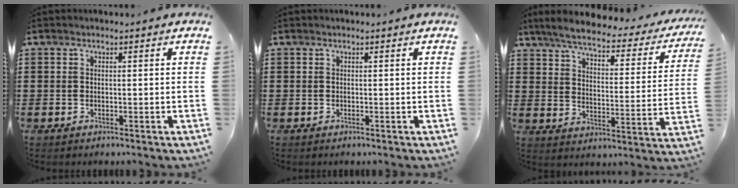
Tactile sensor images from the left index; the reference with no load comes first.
{"total": 0.0}
{"total": 5.1, "force": [4.2, 0.7, 2.8], "torque": [-0.076, -0.026, 0.067]}